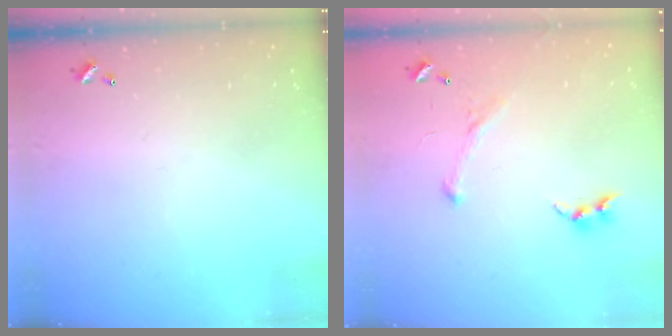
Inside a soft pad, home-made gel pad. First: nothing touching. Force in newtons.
{"total": 2.8, "press": 2.7, "slide": 0.9}